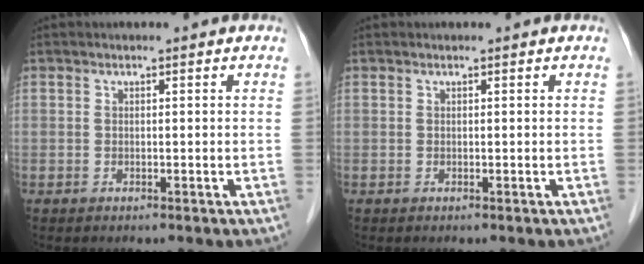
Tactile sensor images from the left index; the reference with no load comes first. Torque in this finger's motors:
{"motor_torque": [0.00, 0.00, 0.01, 0.00]}